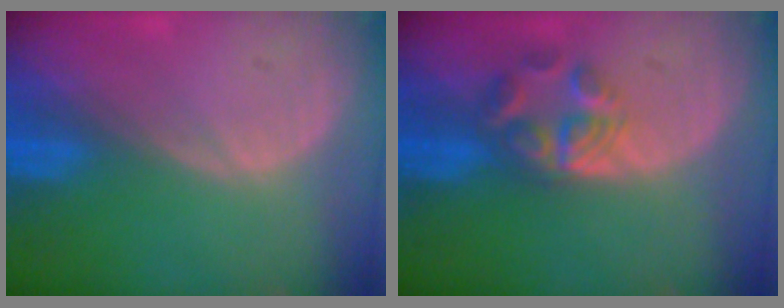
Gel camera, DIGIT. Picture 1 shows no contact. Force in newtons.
{"total": 5.7, "press": 4.9, "slide": 3.0}